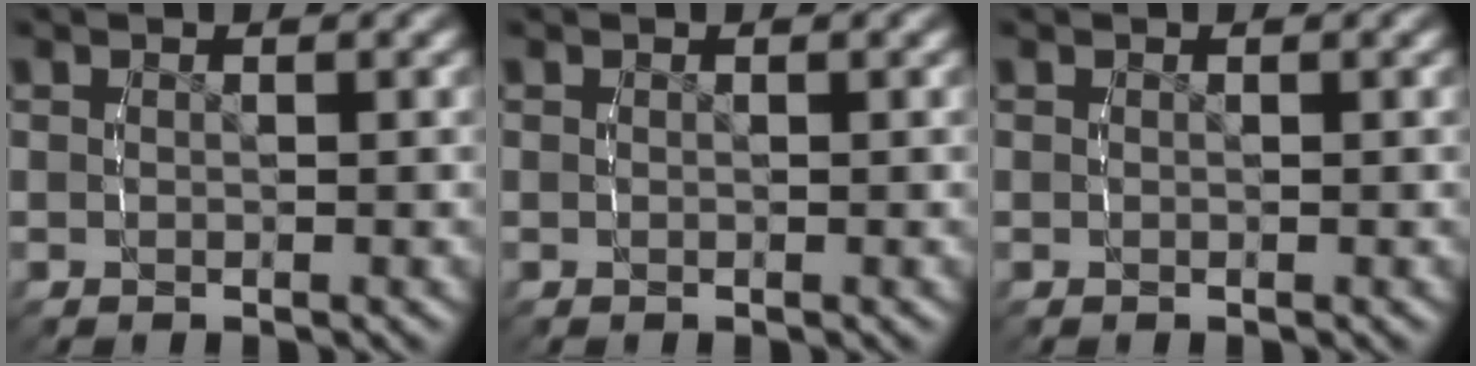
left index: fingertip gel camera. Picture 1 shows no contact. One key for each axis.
{"total": 0.0}
{"total": 0.0}